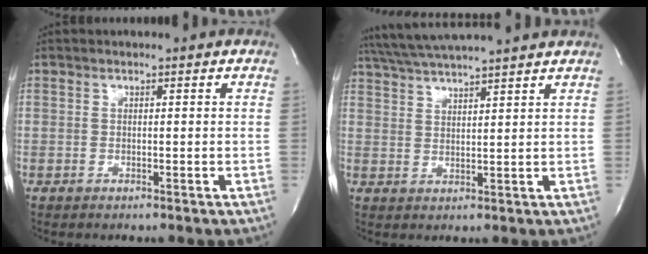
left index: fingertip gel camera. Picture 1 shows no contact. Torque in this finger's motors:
{"motor_torque": [-0.04, -0.12, 0.19, 0.06]}